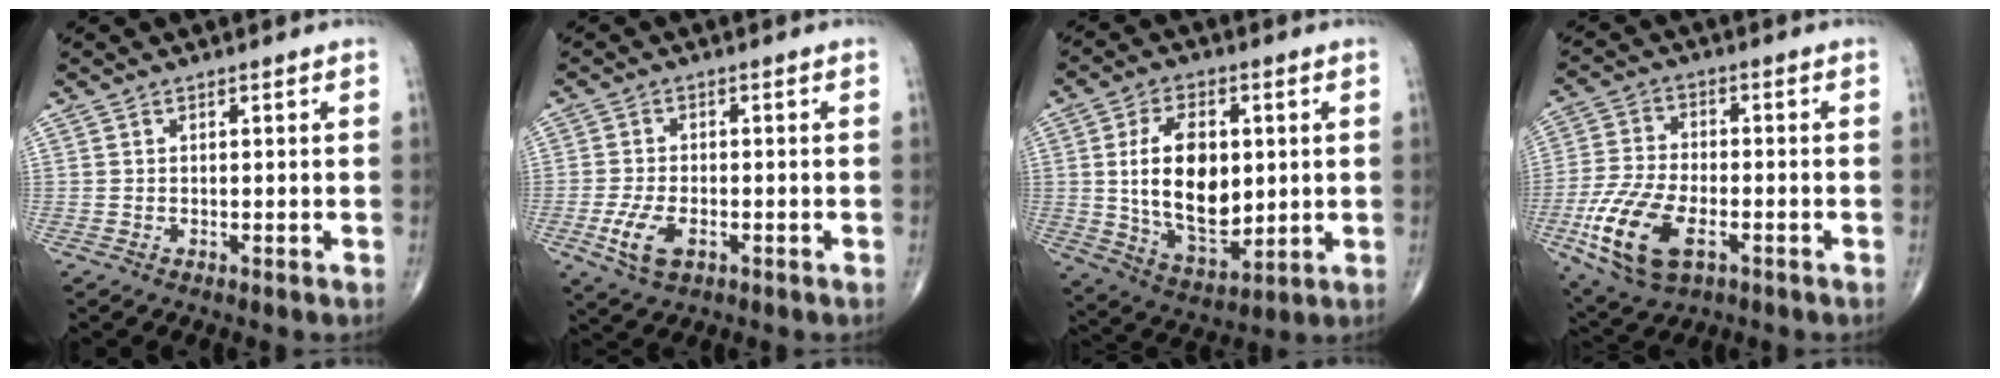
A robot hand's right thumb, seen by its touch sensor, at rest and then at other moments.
{"total": 6.1, "force": [-2.1, 3.2, 4.8], "torque": [-0.101, 0.002, -0.037]}
{"total": 16.0, "force": [1.5, 9.3, 12.9], "torque": [-0.198, -0.013, 0.037]}
{"total": 14.7, "force": [-5.4, 7.4, 11.5], "torque": [-0.238, 0.004, -0.098]}